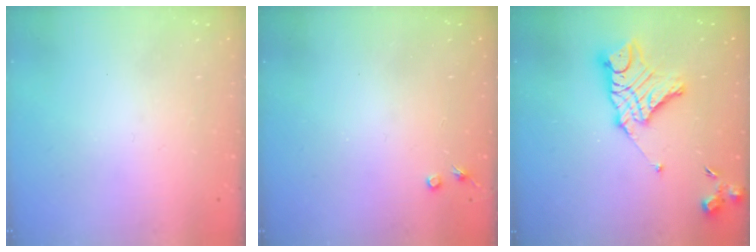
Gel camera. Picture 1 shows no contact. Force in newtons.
{"total": 3.1, "press": 3.1, "slide": 0.6}
{"total": 13.3, "press": 13.3, "slide": 1.2}